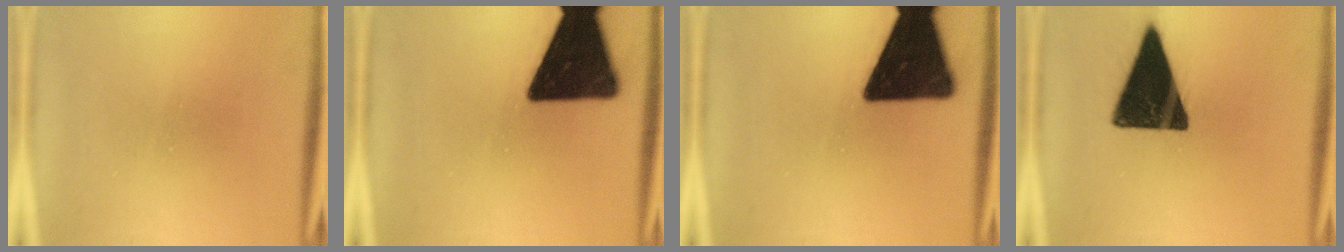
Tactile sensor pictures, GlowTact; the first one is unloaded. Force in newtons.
{"total": 19.0}
{"total": 19.0}
{"total": 17.6}